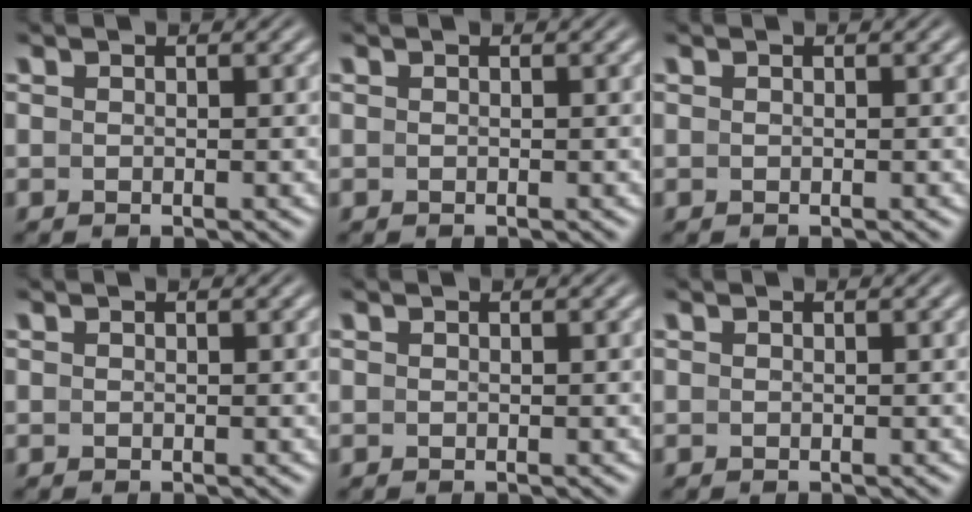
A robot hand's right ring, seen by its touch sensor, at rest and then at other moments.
{"total": 0.0}
{"total": 0.0}
{"total": 0.0}
{"total": 0.0}
{"total": 0.0}